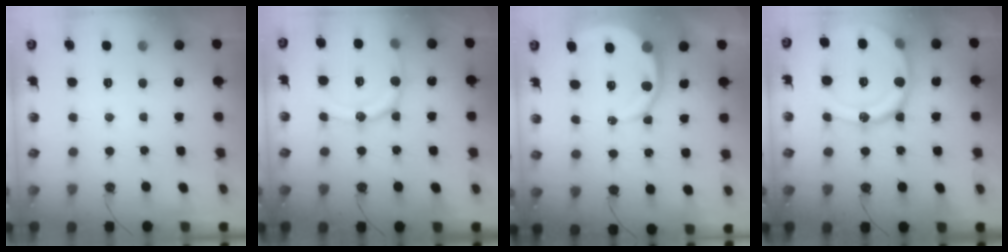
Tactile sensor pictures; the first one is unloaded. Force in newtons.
{"total": 15.7, "press": 15.4, "slide": 3.0}
{"total": 10.5, "press": 10.4, "slide": 1.4}
{"total": 21.9, "press": 21.7, "slide": 2.6}